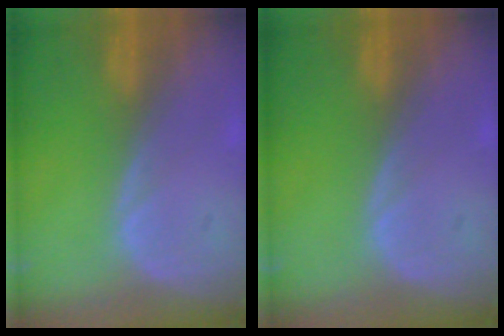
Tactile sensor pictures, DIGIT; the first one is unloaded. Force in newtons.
{"total": 0.0}